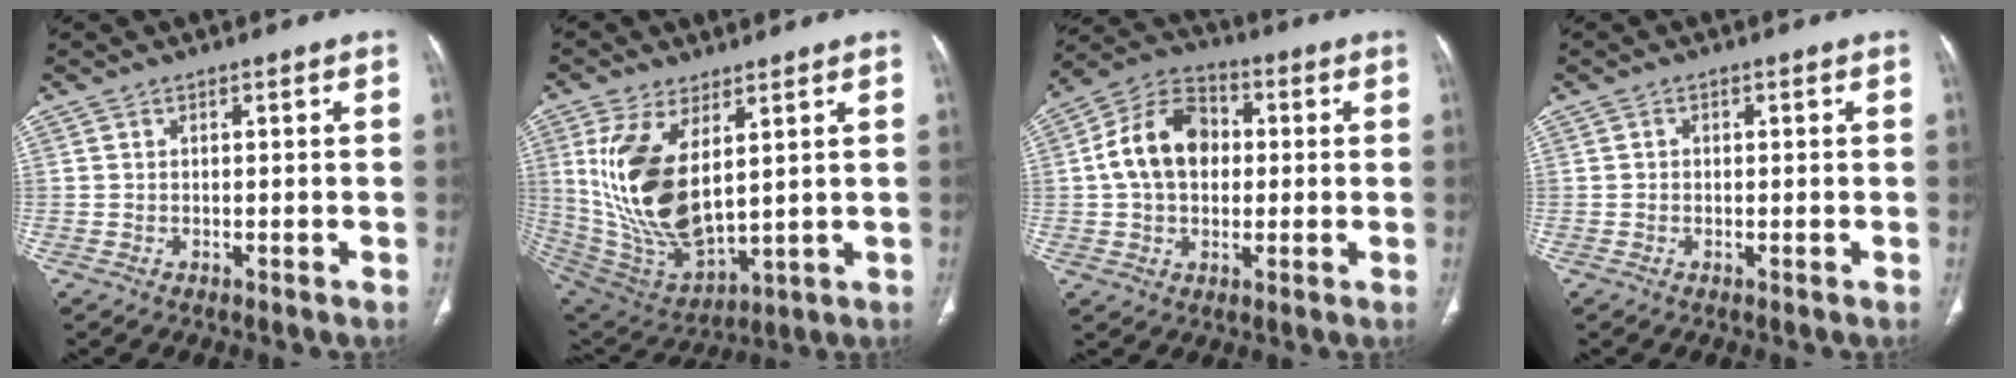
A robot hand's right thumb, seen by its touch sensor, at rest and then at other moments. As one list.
[{"total": 17.9, "force": [4.6, 8.7, 14.9], "torque": [-0.289, -0.025, 0.114]}, {"total": 13.5, "force": [1.1, 9.8, 9.2], "torque": [-0.145, 0.025, 0.011]}, {"total": 0.6, "force": [0.0, 0.5, 0.2], "torque": [0.000, 0.002, -0.002]}]